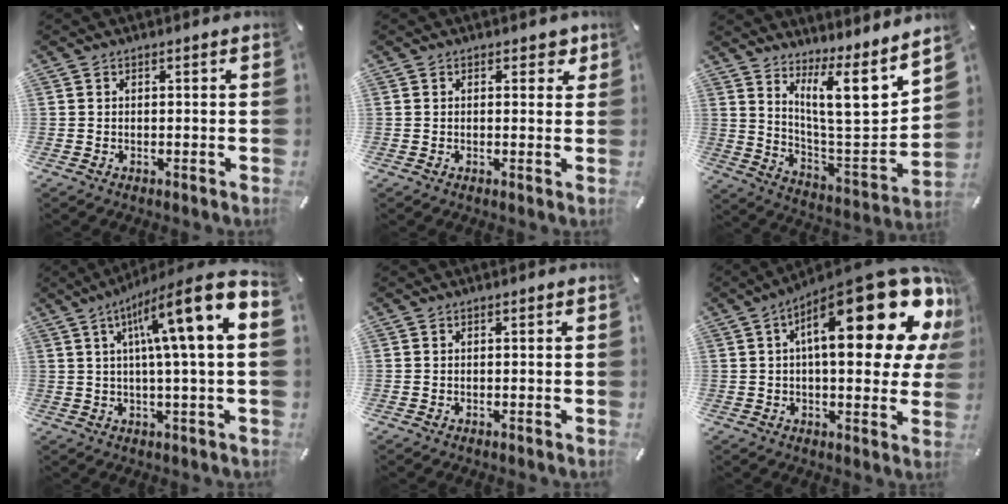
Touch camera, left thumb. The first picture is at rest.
{"total": 2.6, "force": [1.2, 1.6, 1.6], "torque": [-0.005, -0.006, 0.011]}
{"total": 15.3, "force": [9.4, 4.4, 11.3], "torque": [-0.165, -0.081, 0.146]}
{"total": 16.9, "force": [5.9, 1.8, 15.8], "torque": [-0.257, -0.033, 0.077]}
{"total": 0.0}
{"total": 27.5, "force": [11.5, 9.7, 23.0], "torque": [-0.343, -0.083, 0.186]}